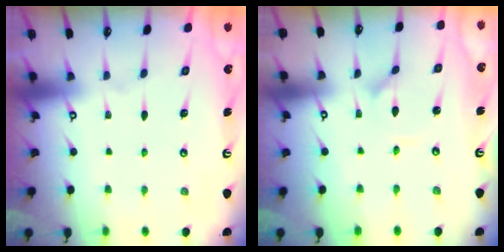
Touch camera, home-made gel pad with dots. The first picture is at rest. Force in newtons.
{"total": 1.2, "press": 1.1, "slide": 0.2}